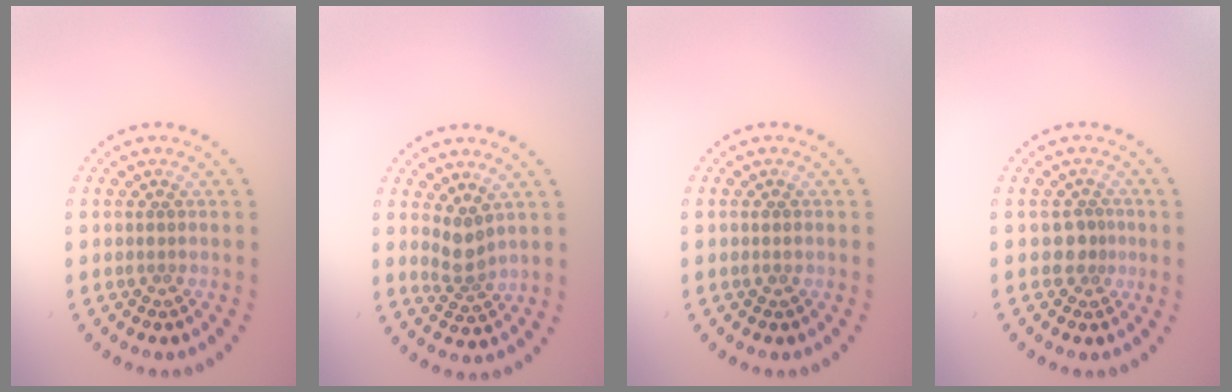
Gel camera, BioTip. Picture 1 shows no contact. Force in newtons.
{"total": 2.5, "press": 1.9, "slide": 1.6}
{"total": 0.9, "press": 0.9, "slide": 0.3}
{"total": 1.8, "press": 1.5, "slide": 1.1}